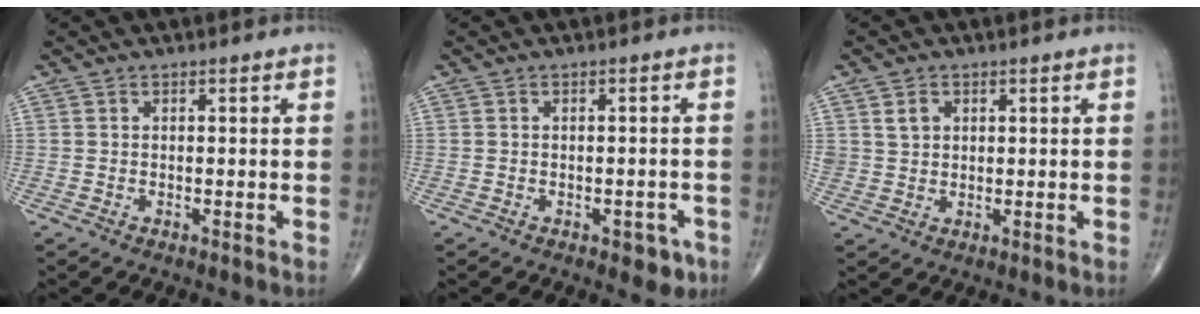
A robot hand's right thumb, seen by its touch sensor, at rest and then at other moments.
{"total": 3.8, "force": [-2.1, 2.0, 2.4], "torque": [-0.010, 0.008, -0.025]}
{"total": 3.2, "force": [1.3, 2.5, 1.4], "torque": [-0.014, -0.009, 0.028]}